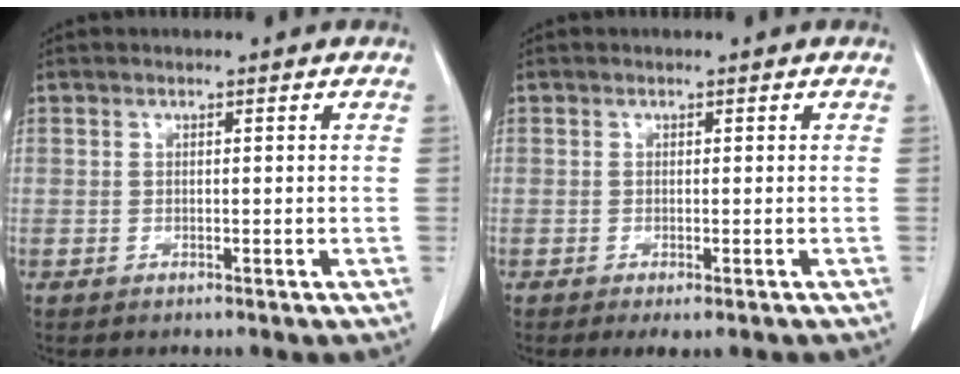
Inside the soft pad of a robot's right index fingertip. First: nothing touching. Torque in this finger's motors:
{"motor_torque": [0.28, -0.30, 0.14, 0.04]}